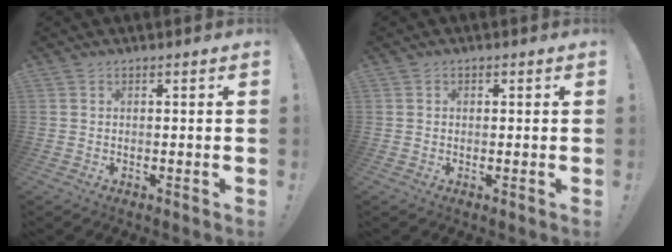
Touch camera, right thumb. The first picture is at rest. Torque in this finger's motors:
{"motor_torque": [-0.08, -0.17, -0.02, -0.08, 0.02]}